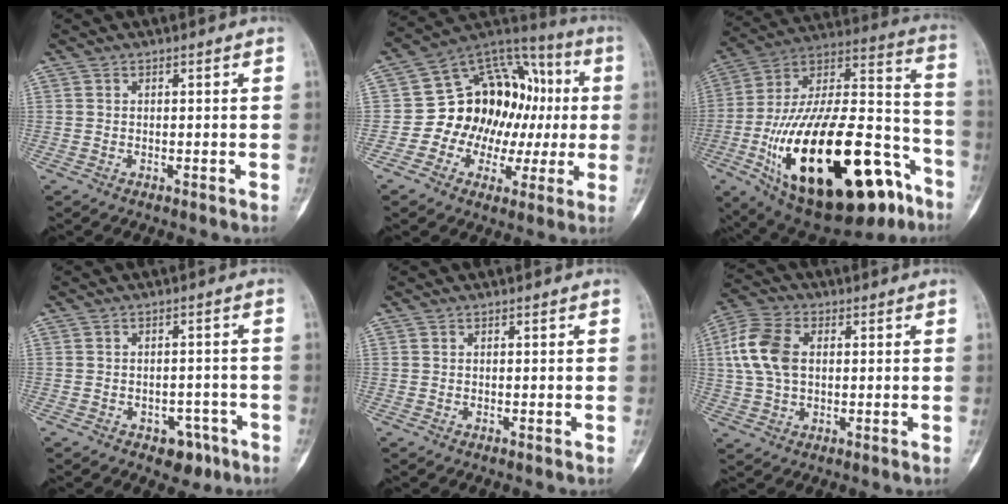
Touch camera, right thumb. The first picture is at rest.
{"total": 19.2, "force": [-0.1, 15.0, 12.1], "torque": [-0.101, 0.056, 0.002]}
{"total": 40.2, "force": [-17.0, 17.1, 32.2], "torque": [-0.531, 0.053, -0.262]}
{"total": 5.0, "force": [-2.8, 3.3, 2.4], "torque": [-0.007, 0.024, -0.033]}
{"total": 0.0}
{"total": 10.6, "force": [1.6, 6.8, 7.9], "torque": [-0.171, 0.015, 0.030]}